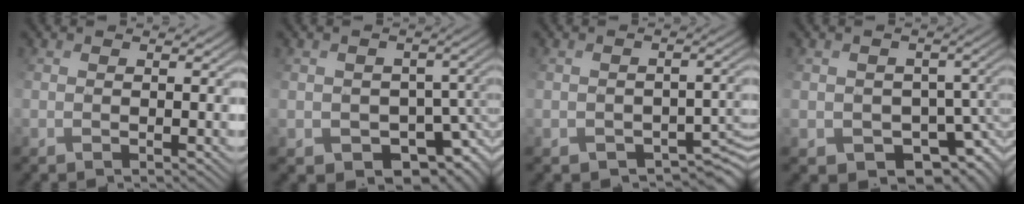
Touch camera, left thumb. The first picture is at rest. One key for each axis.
{"total": 7.4, "fx": -3.0, "fy": 5.8, "fz": 3.6, "tx": -0.054, "ty": -0.019, "tz": -0.036}
{"total": 5.3, "fx": -3.2, "fy": 3.5, "fz": 2.4, "tx": -0.025, "ty": -0.021, "tz": -0.040}
{"total": 7.3, "fx": -2.6, "fy": 5.7, "fz": 3.7, "tx": -0.051, "ty": -0.020, "tz": -0.033}